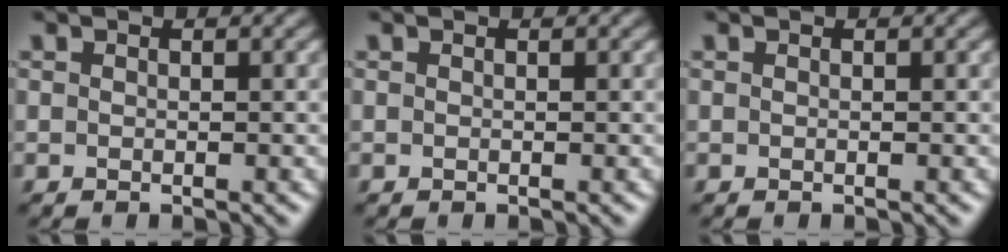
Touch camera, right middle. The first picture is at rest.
{"total": 0.0}
{"total": 0.0}